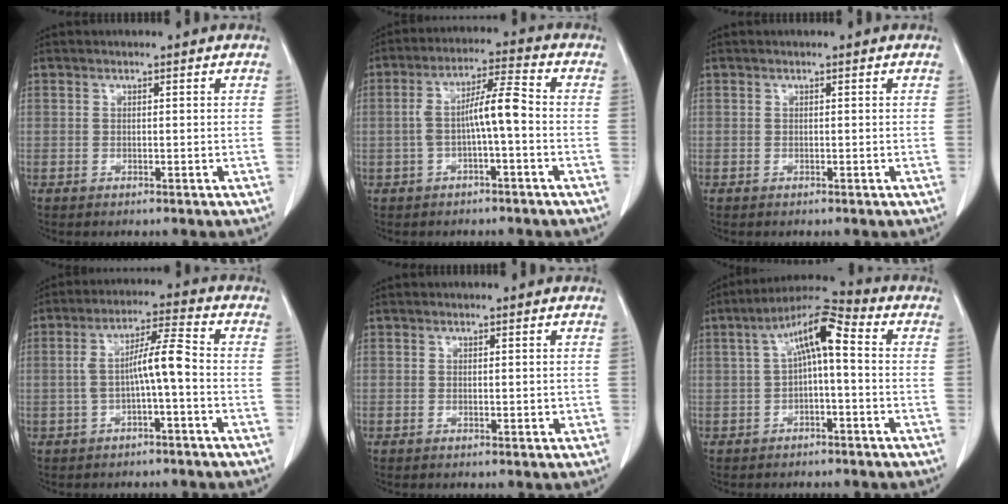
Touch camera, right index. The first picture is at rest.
{"total": 7.0, "force": [-1.0, 0.9, 6.8], "torque": [-0.129, 0.026, -0.017]}
{"total": 0.0}
{"total": 6.6, "force": [-1.0, 0.5, 6.5], "torque": [-0.119, 0.024, -0.017]}
{"total": 0.7, "force": [0.1, 0.4, 0.5], "torque": [-0.007, -0.002, 0.004]}
{"total": 8.4, "force": [0.9, 1.9, 8.2], "torque": [-0.146, 0.039, 0.010]}